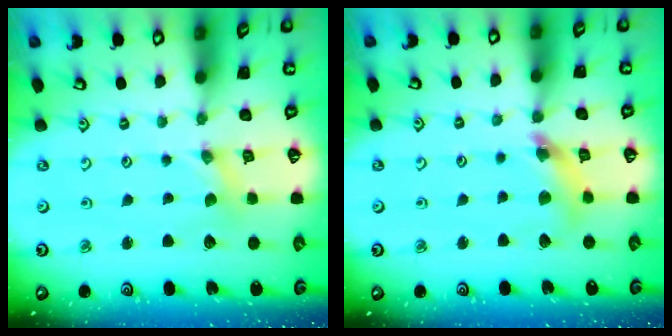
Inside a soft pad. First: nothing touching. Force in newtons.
{"total": 10.9, "press": 10.8, "slide": 1.3}